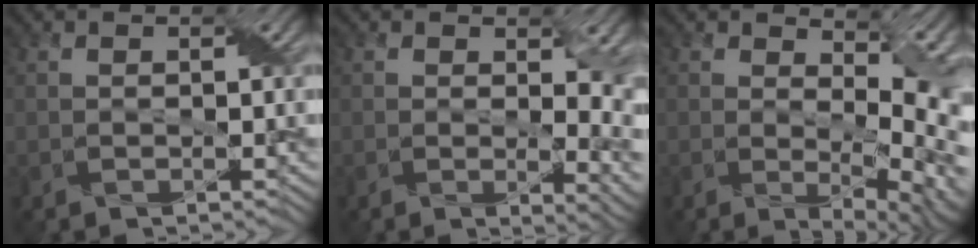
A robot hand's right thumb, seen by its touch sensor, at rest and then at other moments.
{"total": 8.1, "force": [0.7, 4.6, 6.6], "torque": [-0.082, -0.022, 0.029]}
{"total": 11.3, "force": [2.8, 5.4, 9.5], "torque": [-0.139, -0.016, 0.068]}